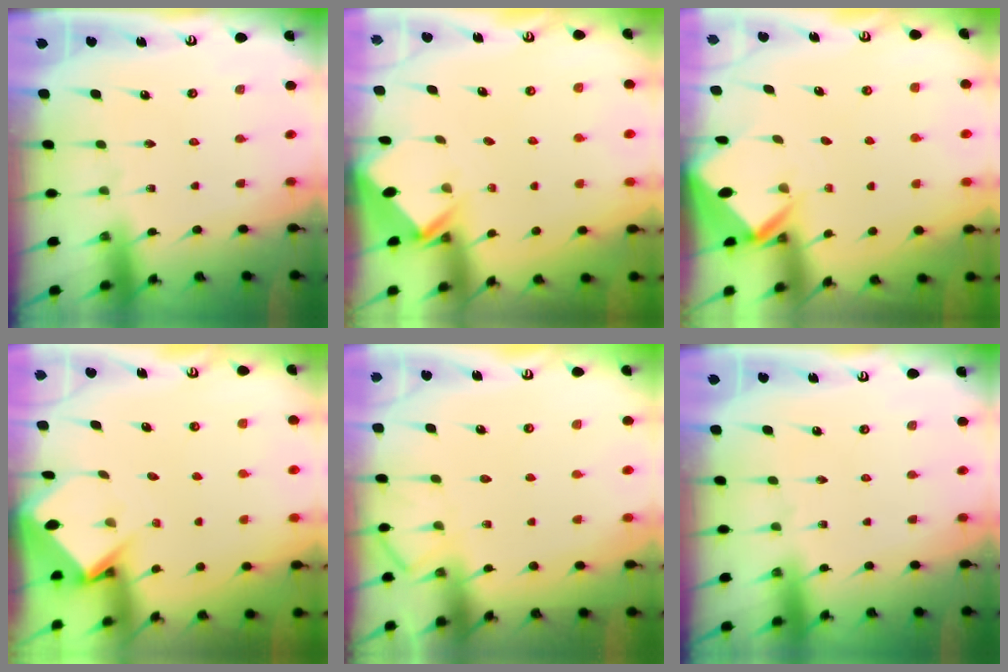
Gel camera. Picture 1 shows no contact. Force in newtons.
{"total": 2.8, "press": 2.8, "slide": 0.2}
{"total": 3.5, "press": 3.5, "slide": 0.2}
{"total": 3.8, "press": 3.8, "slide": 0.3}
{"total": 5.1, "press": 5.1, "slide": 0.5}
{"total": 0.0}